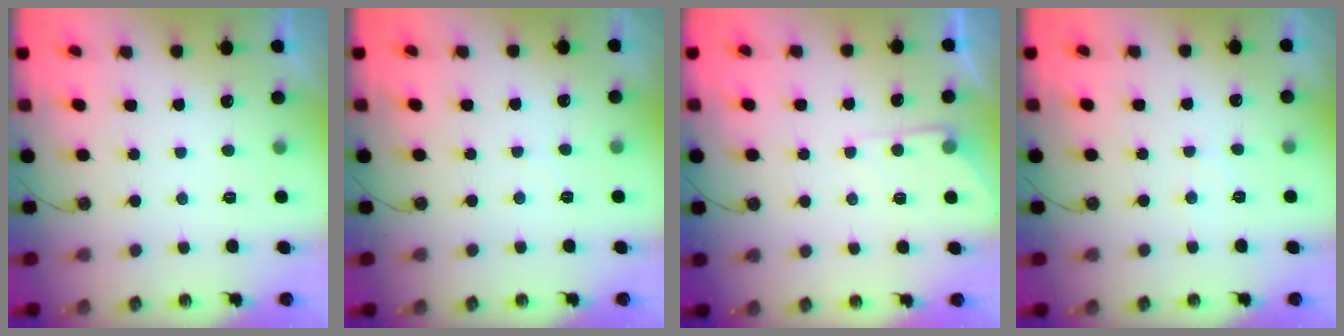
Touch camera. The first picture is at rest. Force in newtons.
{"total": 2.8, "press": 2.8, "slide": 0.5}
{"total": 4.7, "press": 4.7, "slide": 0.4}
{"total": 4.3, "press": 4.2, "slide": 0.9}